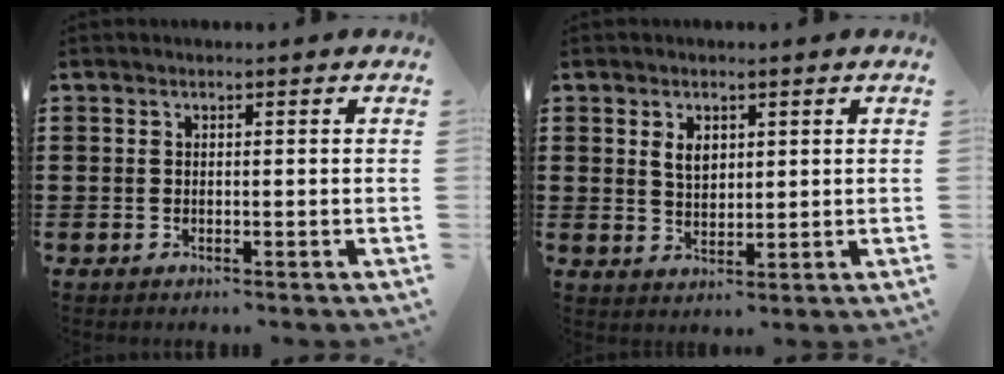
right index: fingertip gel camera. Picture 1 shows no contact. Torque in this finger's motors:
{"motor_torque": [0.28, 0.11, 0.09, 0.03]}